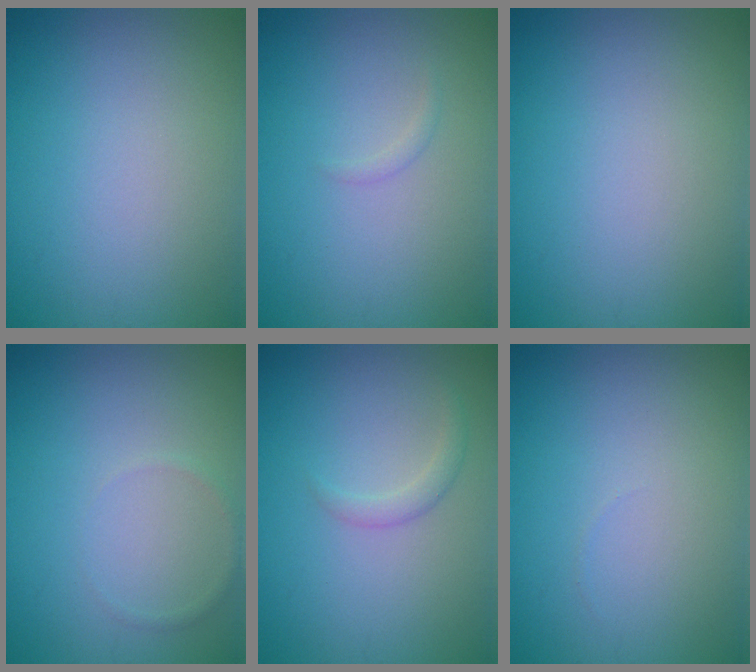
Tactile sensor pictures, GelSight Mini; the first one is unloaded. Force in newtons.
{"total": 0.6, "press": 0.6, "slide": 0.0}
{"total": 0.0}
{"total": 0.7, "press": 0.7, "slide": 0.0}
{"total": 1.3, "press": 1.3, "slide": 0.1}
{"total": 0.0}